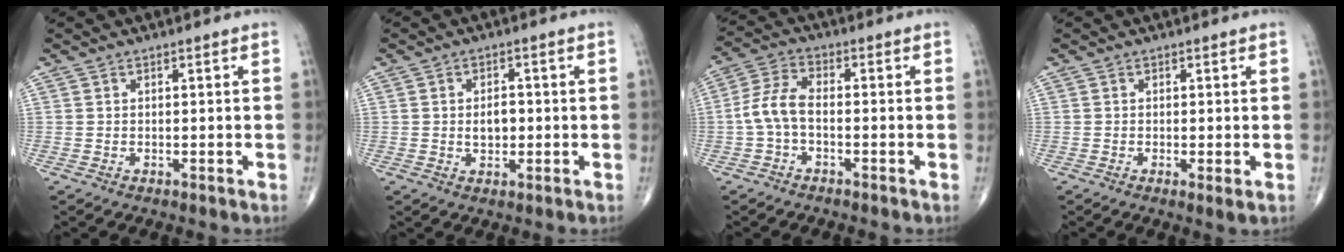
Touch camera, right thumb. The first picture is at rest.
{"total": 3.6, "force": [-0.2, 2.3, 2.8], "torque": [-0.037, 0.003, -0.003]}
{"total": 6.3, "force": [-1.4, 3.2, 5.3], "torque": [-0.119, 0.022, -0.036]}
{"total": 1.5, "force": [-0.1, 0.1, 1.5], "torque": [-0.033, -0.009, -0.004]}